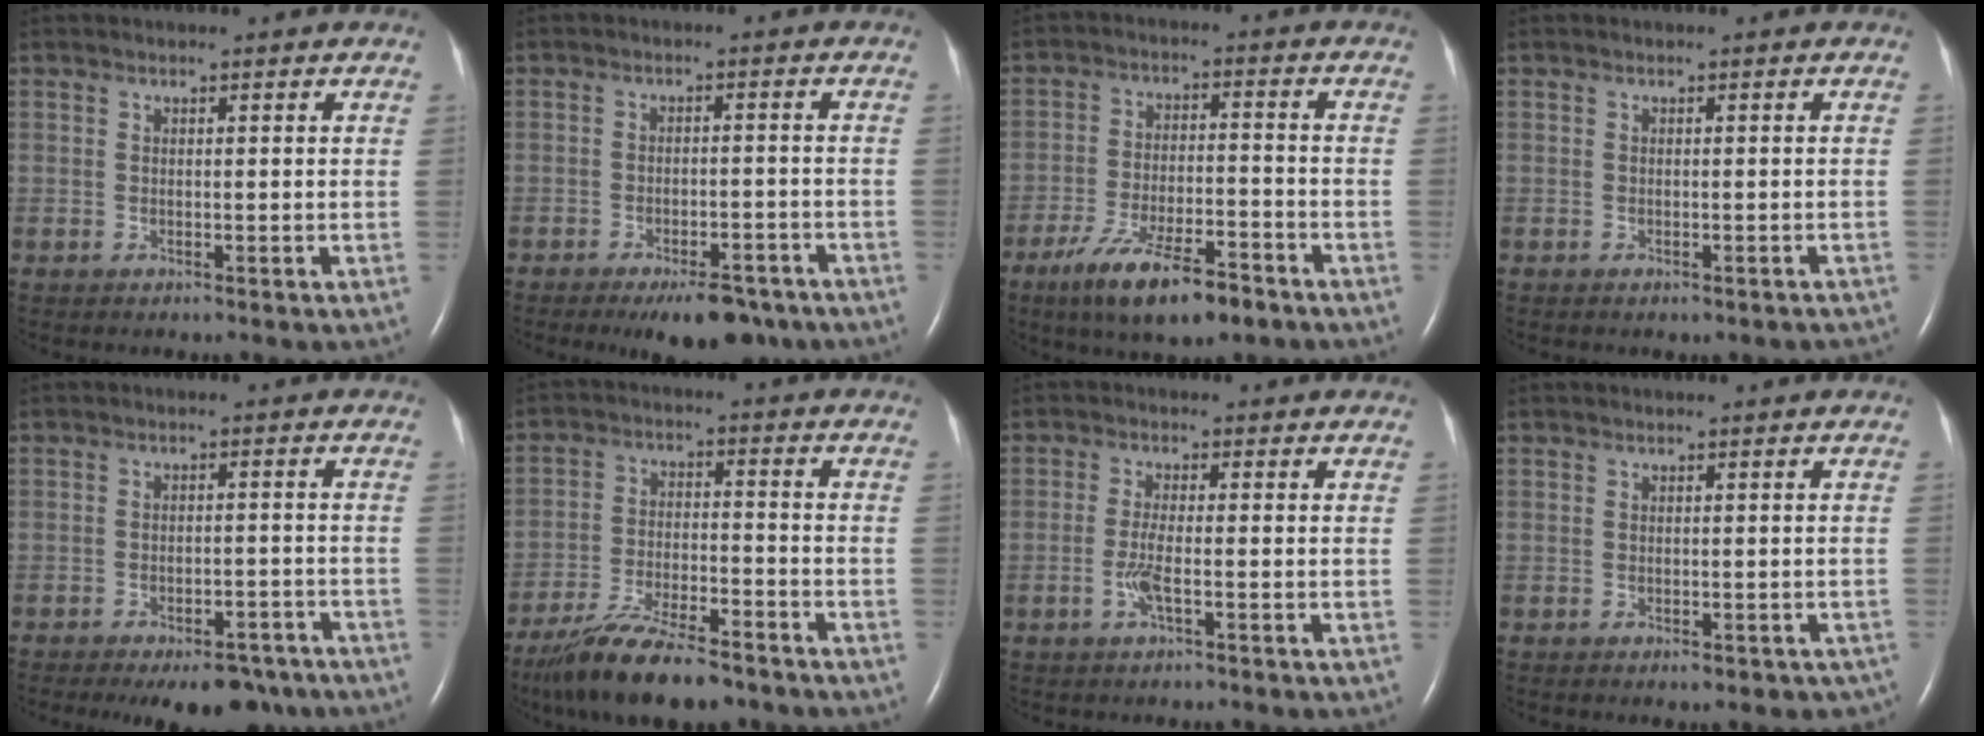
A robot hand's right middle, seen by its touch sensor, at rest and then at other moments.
{"total": 8.2, "force": [-6.1, 3.0, 4.6], "torque": [-0.061, -0.002, -0.089]}
{"total": 11.6, "force": [-7.7, 2.8, 8.2], "torque": [-0.154, -0.016, -0.127]}
{"total": 3.2, "force": [-2.7, 1.2, 1.2], "torque": [-0.010, -0.001, -0.028]}
{"total": 11.0, "force": [-8.4, 4.6, 5.3], "torque": [-0.062, 0.004, -0.111]}
{"total": 13.8, "force": [-11.1, 2.9, 7.6], "torque": [-0.145, -0.019, -0.191]}
{"total": 2.9, "force": [-1.1, 0.1, 2.7], "torque": [-0.065, -0.004, -0.025]}
{"total": 2.9, "force": [-2.1, 1.5, 1.3], "torque": [-0.005, -0.001, -0.021]}